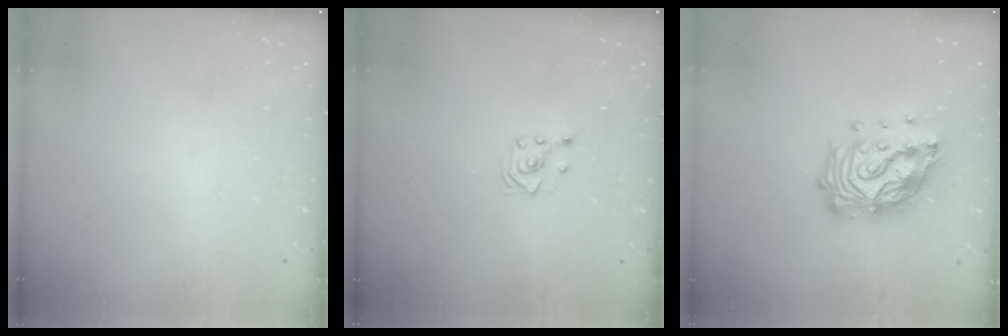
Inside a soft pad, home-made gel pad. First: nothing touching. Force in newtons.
{"total": 3.0, "press": 2.6, "slide": 1.5}
{"total": 18.2, "press": 18.1, "slide": 1.6}